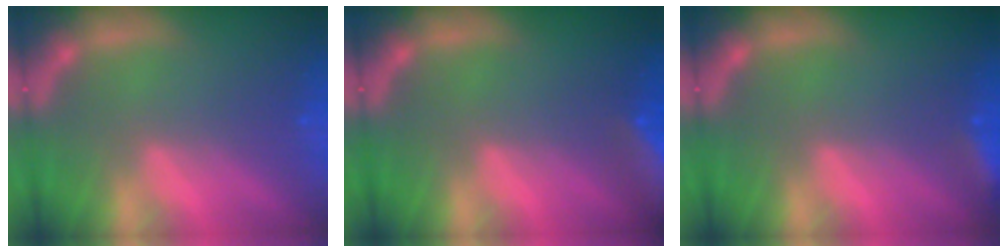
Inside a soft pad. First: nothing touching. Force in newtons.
{"total": 8.0}
{"total": 2.9}